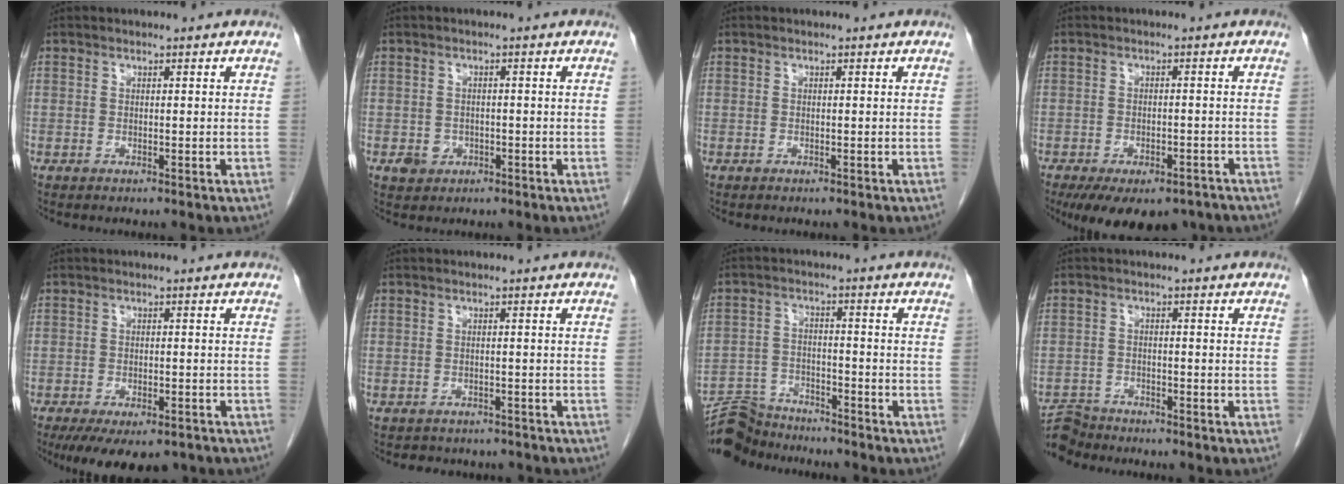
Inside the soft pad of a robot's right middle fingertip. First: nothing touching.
{"total": 2.5, "force": [-1.0, 2.2, 0.7], "torque": [-0.008, 0.006, -0.008]}
{"total": 0.0}
{"total": 13.4, "force": [-9.6, 6.4, 6.7], "torque": [-0.123, -0.014, -0.125]}
{"total": 10.7, "force": [-7.7, 4.6, 5.8], "torque": [-0.094, -0.014, -0.106]}
{"total": 5.6, "force": [-5.0, 2.4, 0.7], "torque": [-0.013, 0.004, -0.054]}
{"total": 8.4, "force": [-8.2, 1.9, 0.2], "torque": [-0.007, 0.006, -0.145]}
{"total": 5.3, "force": [-5.2, 1.1, -0.3], "torque": [0.009, -0.004, -0.097]}